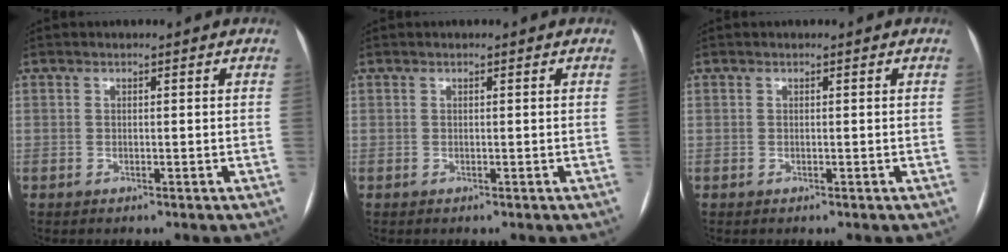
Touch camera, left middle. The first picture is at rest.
{"total": 0.0}
{"total": 0.0}